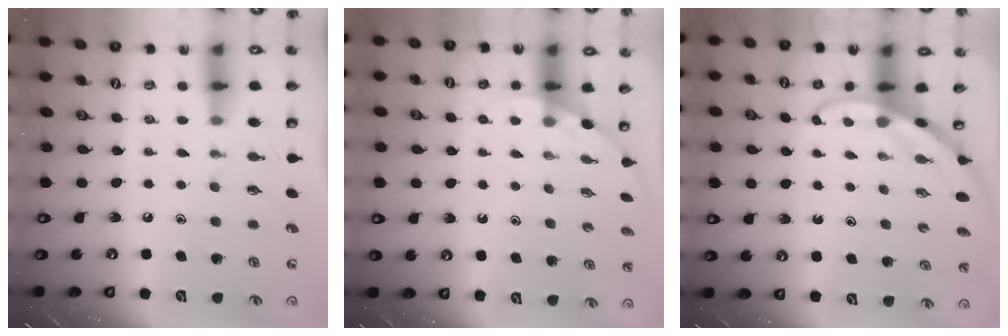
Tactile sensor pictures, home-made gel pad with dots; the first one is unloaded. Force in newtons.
{"total": 1.8, "press": 1.8, "slide": 0.1}
{"total": 2.7, "press": 2.7, "slide": 0.0}